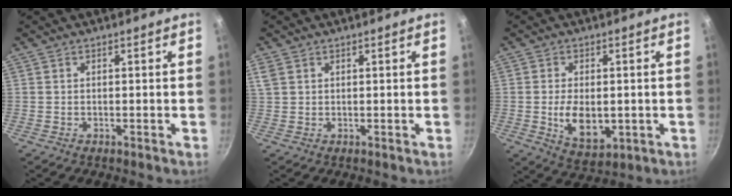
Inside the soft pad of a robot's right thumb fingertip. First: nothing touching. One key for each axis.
{"total": 2.7, "fx": 1.2, "fy": 1.9, "fz": 1.5, "tx": -0.030, "ty": 0.003, "tz": 0.030}
{"total": 8.7, "fx": -0.9, "fy": 5.3, "fz": 6.9, "tx": -0.105, "ty": -0.011, "tz": 0.000}